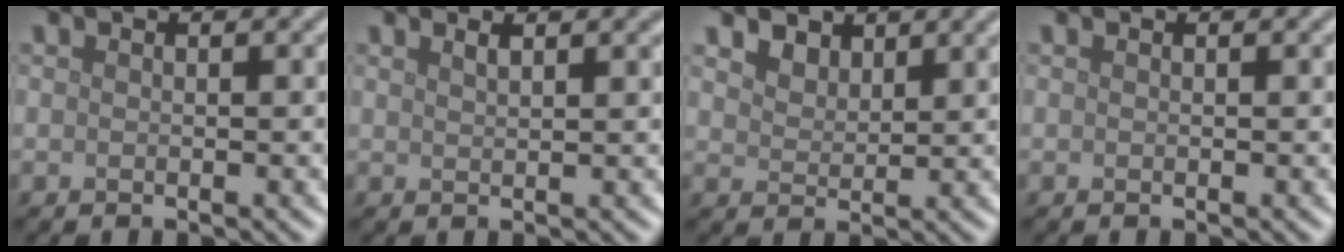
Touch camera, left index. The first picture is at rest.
{"total": 1.8, "force": [1.2, 0.6, 1.2], "torque": [-0.010, 0.007, 0.019]}
{"total": 2.6, "force": [2.1, 1.3, 0.7], "torque": [-0.026, -0.009, 0.044]}
{"total": 0.0}